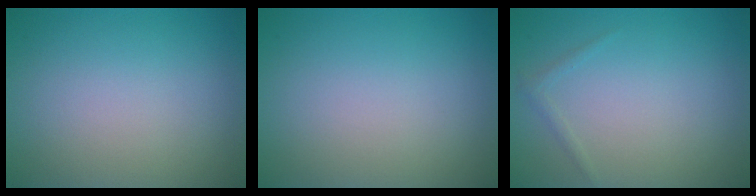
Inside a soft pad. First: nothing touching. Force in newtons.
{"total": 0.0}
{"total": 0.6, "press": 0.6, "slide": 0.1}